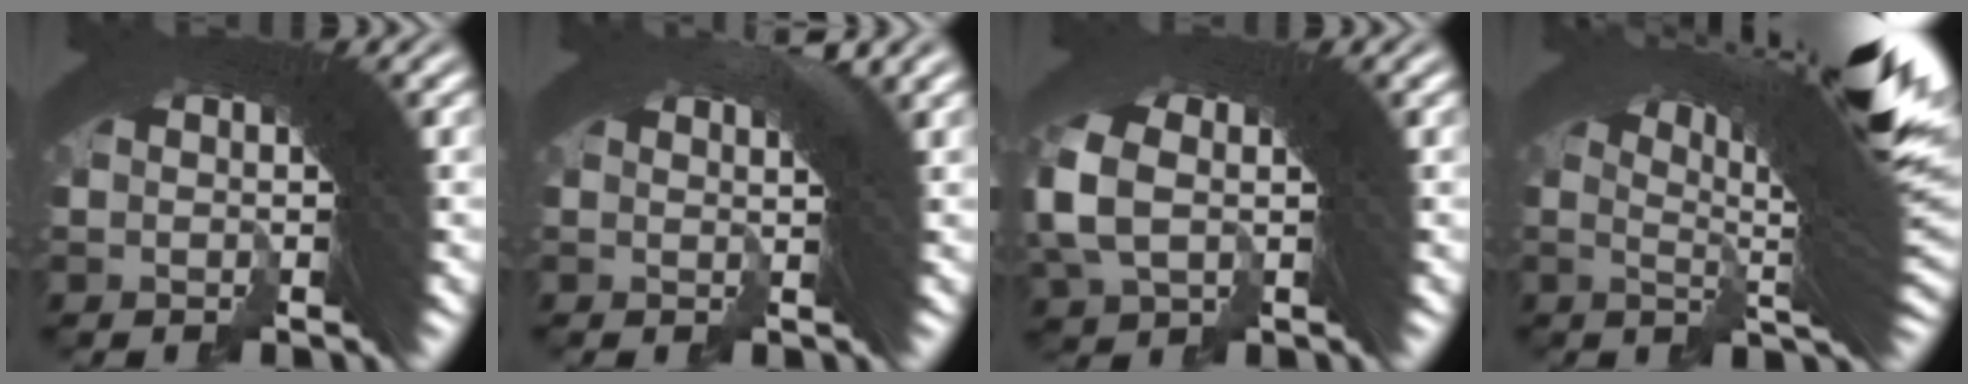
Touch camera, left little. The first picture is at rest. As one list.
[{"total": 3.2, "force": [2.2, -0.7, 2.3], "torque": [-0.024, 0.009, 0.035]}, {"total": 2.0, "force": [-0.1, 1.1, 1.6], "torque": [-0.048, -0.004, 0.007]}, {"total": 17.2, "force": [7.4, 4.8, 14.8], "torque": [-0.159, 0.045, 0.095]}]